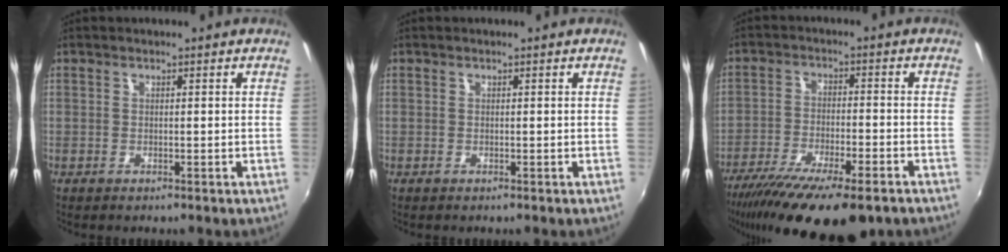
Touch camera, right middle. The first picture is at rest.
{"total": 0.0}
{"total": 18.7, "force": [-13.9, 4.4, 11.8], "torque": [-0.226, -0.060, -0.223]}